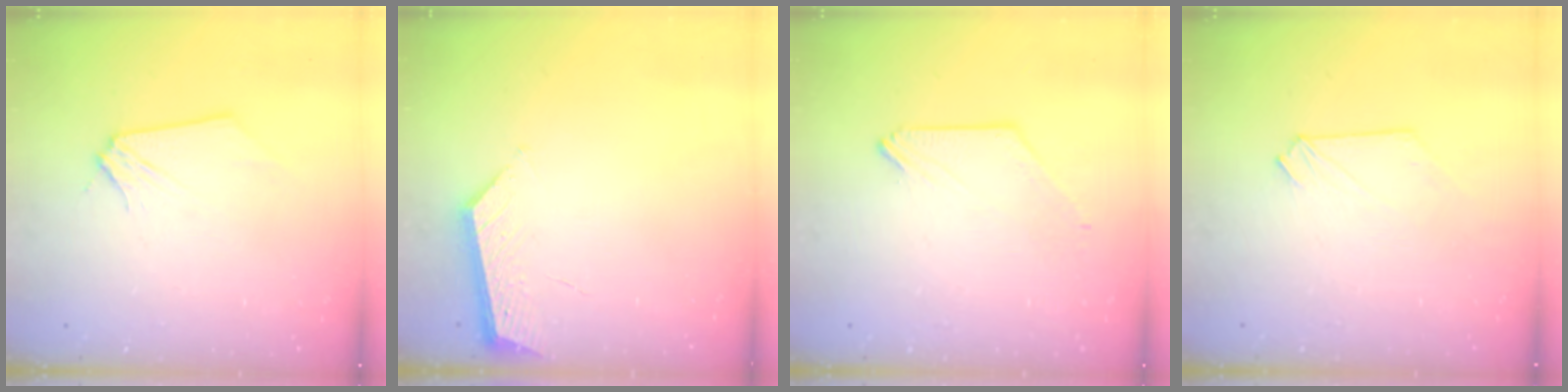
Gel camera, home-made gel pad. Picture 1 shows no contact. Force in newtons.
{"total": 5.1, "press": 5.1, "slide": 0.1}
{"total": 0.0}
{"total": 0.0}